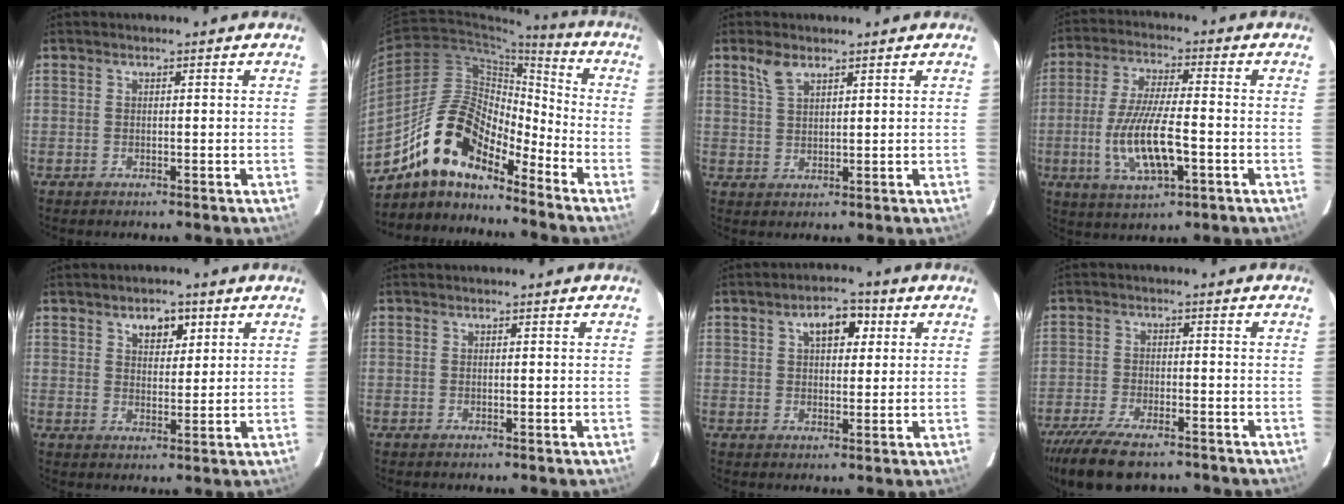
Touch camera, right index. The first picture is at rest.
{"total": 15.1, "force": [-11.8, 5.1, 7.9], "torque": [-0.140, 0.011, -0.231]}
{"total": 3.7, "force": [2.6, 1.6, 2.1], "torque": [-0.041, 0.006, 0.053]}
{"total": 12.6, "force": [-3.4, 3.5, 11.7], "torque": [-0.235, -0.012, -0.060]}
{"total": 4.9, "force": [2.7, 2.8, 2.9], "torque": [-0.039, 0.006, 0.045]}
{"total": 0.0}
{"total": 6.1, "force": [2.4, 3.5, 4.3], "torque": [-0.068, 0.022, 0.039]}
{"total": 12.9, "force": [-10.1, 4.3, 6.7], "torque": [-0.158, -0.034, -0.176]}